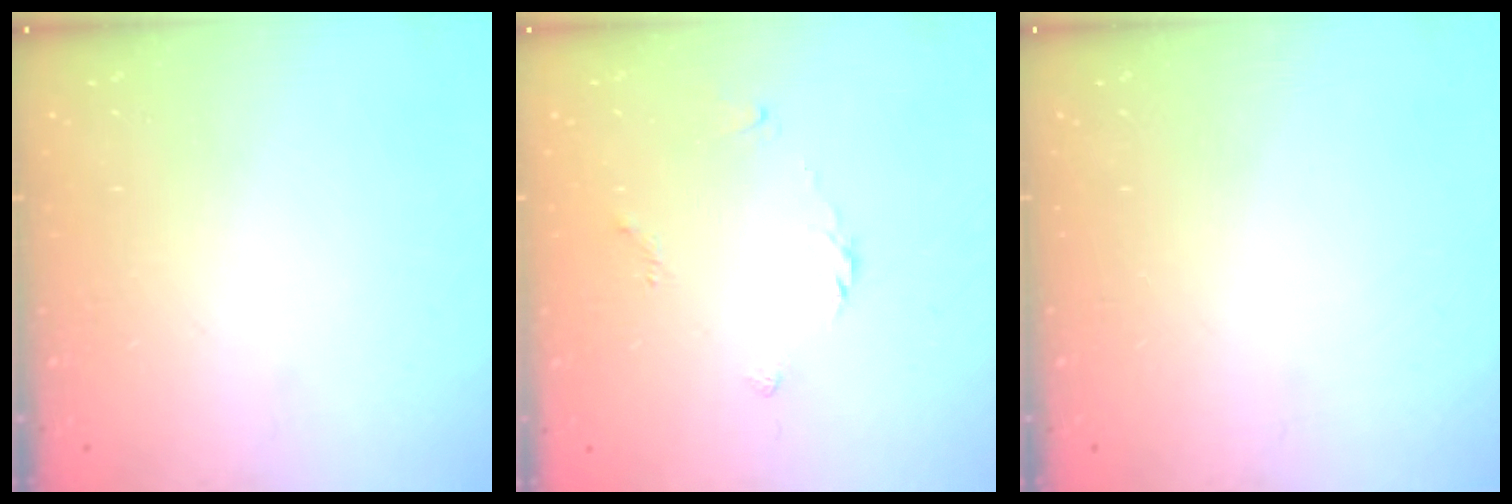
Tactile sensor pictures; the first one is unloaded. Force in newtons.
{"total": 2.8, "press": 2.7, "slide": 0.7}
{"total": 0.0}